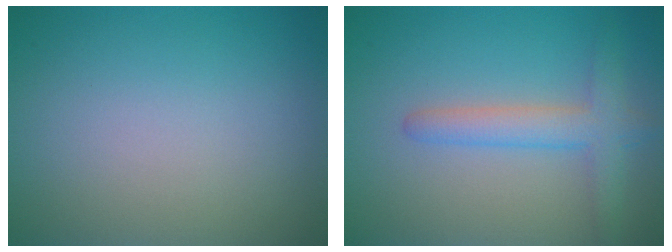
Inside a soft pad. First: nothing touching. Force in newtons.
{"total": 3.4, "press": 3.4, "slide": 0.2}